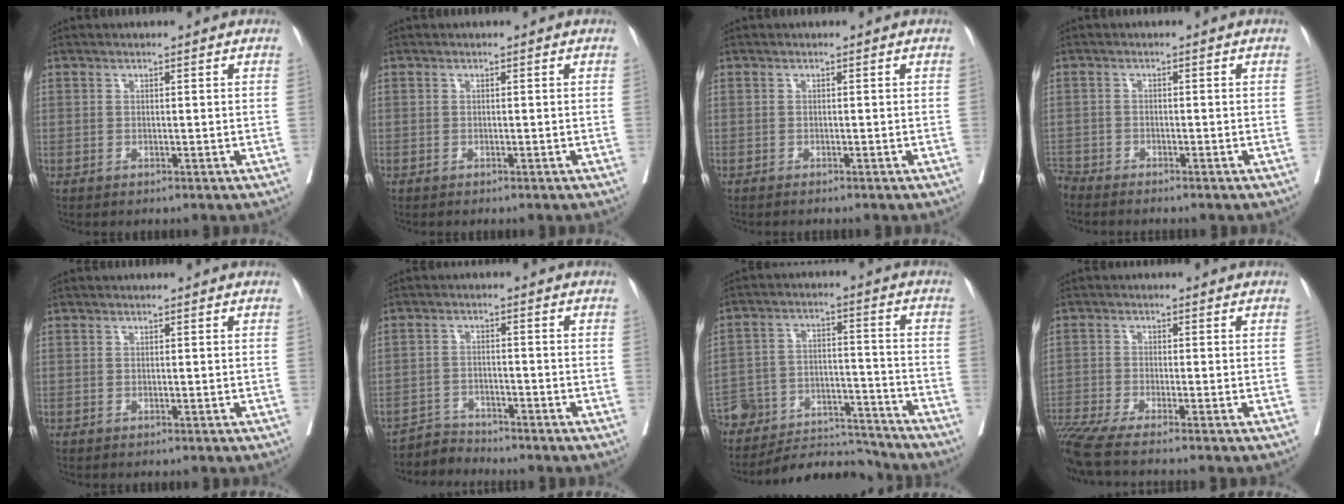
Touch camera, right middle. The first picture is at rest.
{"total": 0.0}
{"total": 0.9, "force": [-0.8, -0.1, 0.4], "torque": [-0.002, 0.002, -0.010]}
{"total": 3.3, "force": [-3.2, -0.1, 0.5], "torque": [0.001, -0.009, -0.059]}
{"total": 0.0}
{"total": 3.2, "force": [-2.9, 0.3, -1.4], "torque": [0.032, -0.004, -0.053]}
{"total": 15.6, "force": [-15.1, 3.5, 2.0], "torque": [-0.041, 0.032, -0.236]}
{"total": 9.4, "force": [-7.9, -1.0, 4.9], "torque": [-0.076, -0.021, -0.135]}